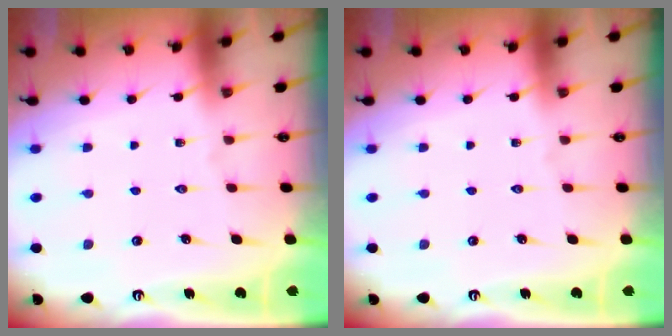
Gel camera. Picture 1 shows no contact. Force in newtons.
{"total": 0.0}